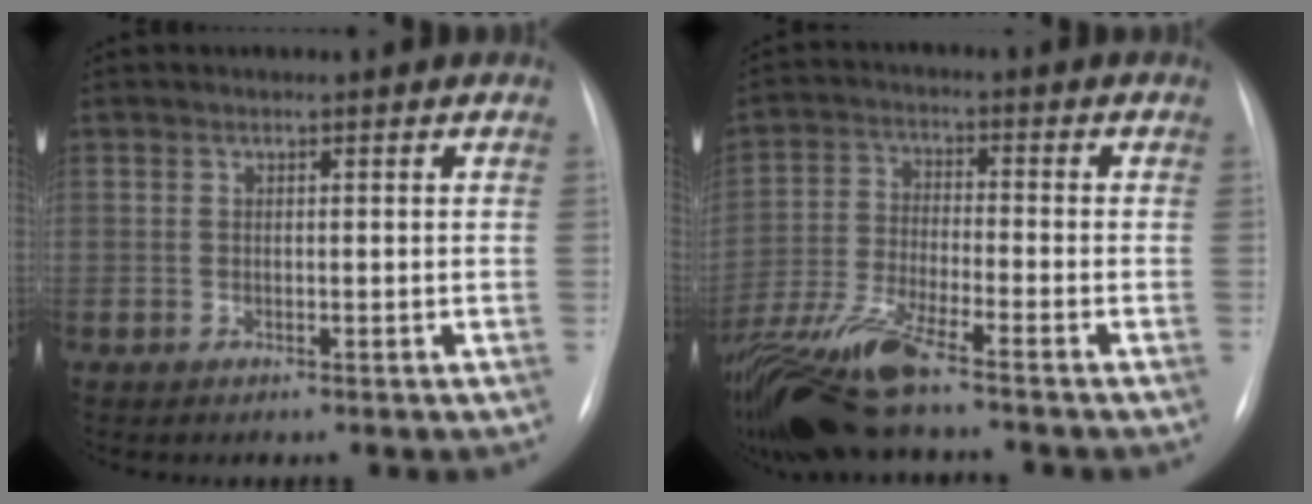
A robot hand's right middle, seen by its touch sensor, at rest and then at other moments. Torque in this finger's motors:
{"motor_torque": [1.10, -1.03, 0.32, 0.13]}